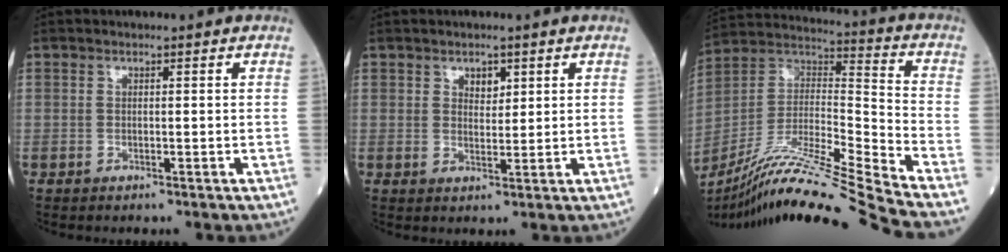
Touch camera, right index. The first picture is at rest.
{"total": 2.4, "force": [1.3, 1.4, 1.4], "torque": [-0.017, -0.002, 0.023]}
{"total": 24.0, "force": [-20.5, -2.5, 12.3], "torque": [-0.231, -0.029, -0.363]}